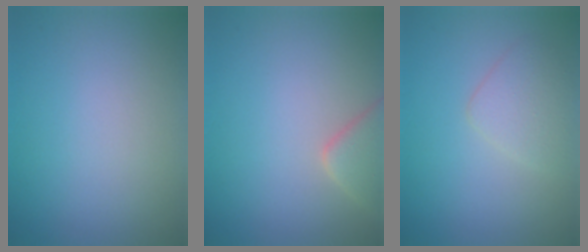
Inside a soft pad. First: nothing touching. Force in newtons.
{"total": 3.0, "press": 2.9, "slide": 0.3}
{"total": 2.2, "press": 2.2, "slide": 0.2}